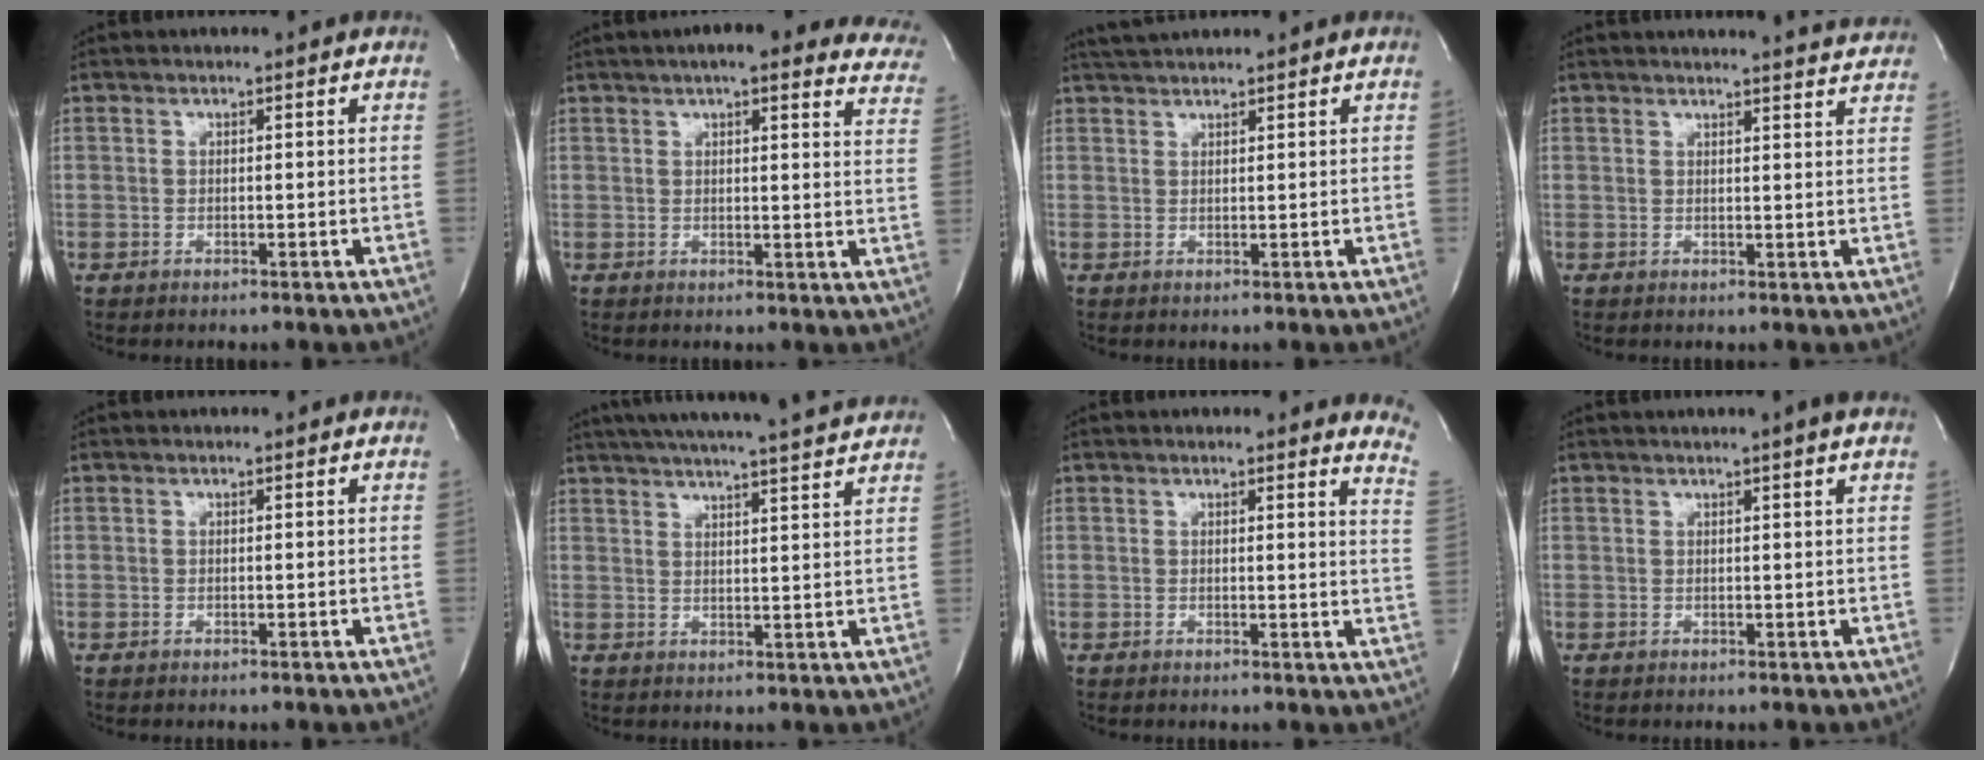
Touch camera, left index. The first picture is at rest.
{"total": 20.9, "force": [17.9, 4.3, 10.0], "torque": [-0.115, -0.014, 0.188]}
{"total": 3.0, "force": [2.8, -0.4, 0.9], "torque": [-0.016, 0.019, 0.055]}
{"total": 11.1, "force": [10.8, 0.0, 2.7], "torque": [-0.030, -0.026, 0.110]}
{"total": 0.0}
{"total": 21.0, "force": [19.1, 0.5, 8.7], "torque": [-0.146, 0.006, 0.252]}
{"total": 7.1, "force": [6.5, 0.4, 2.9], "torque": [-0.024, -0.040, 0.037]}
{"total": 2.4, "force": [1.8, -0.7, 1.4], "torque": [-0.023, 0.001, 0.022]}